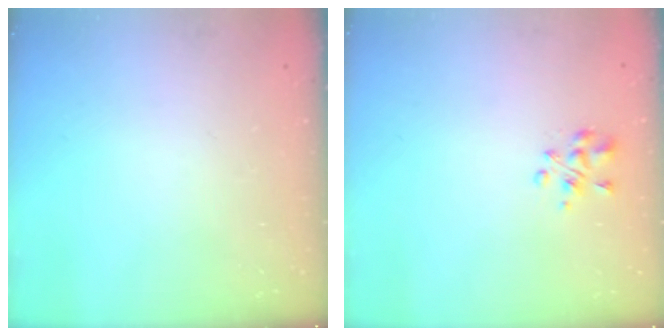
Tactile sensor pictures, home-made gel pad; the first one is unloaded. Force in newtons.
{"total": 3.8, "press": 3.8, "slide": 0.6}